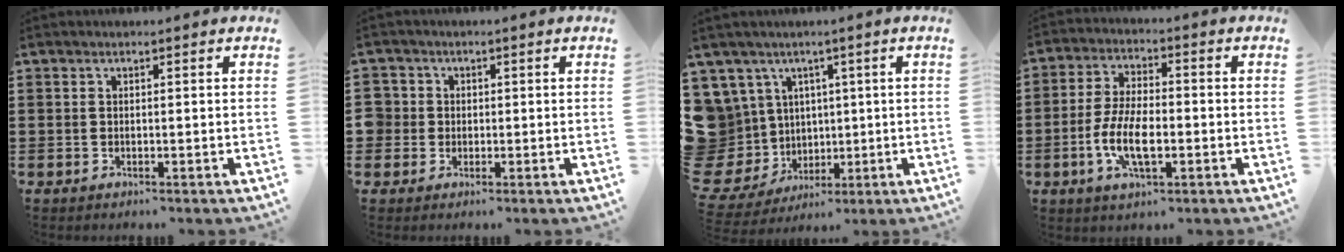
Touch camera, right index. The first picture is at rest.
{"total": 2.8, "force": [0.0, 2.8, 0.3], "torque": [-0.028, 0.007, -0.005]}
{"total": 8.3, "force": [1.5, 8.1, 1.1], "torque": [-0.088, -0.023, 0.035]}
{"total": 8.1, "force": [-2.6, 3.2, 7.0], "torque": [-0.158, -0.009, -0.052]}